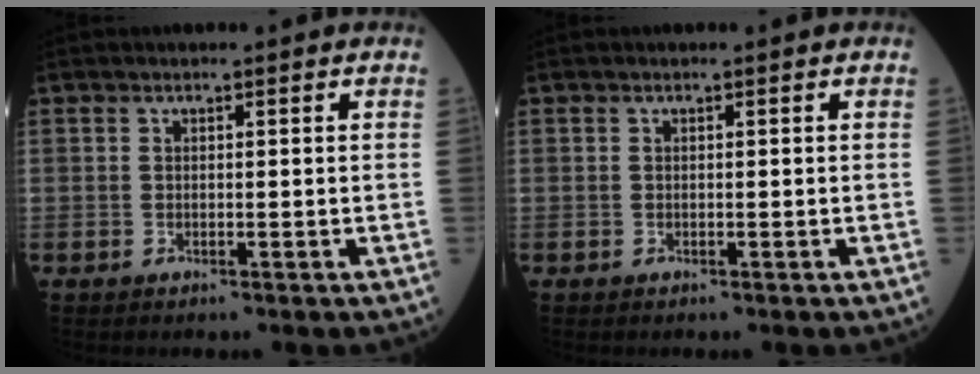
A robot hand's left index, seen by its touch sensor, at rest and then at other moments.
{"total": 0.0}